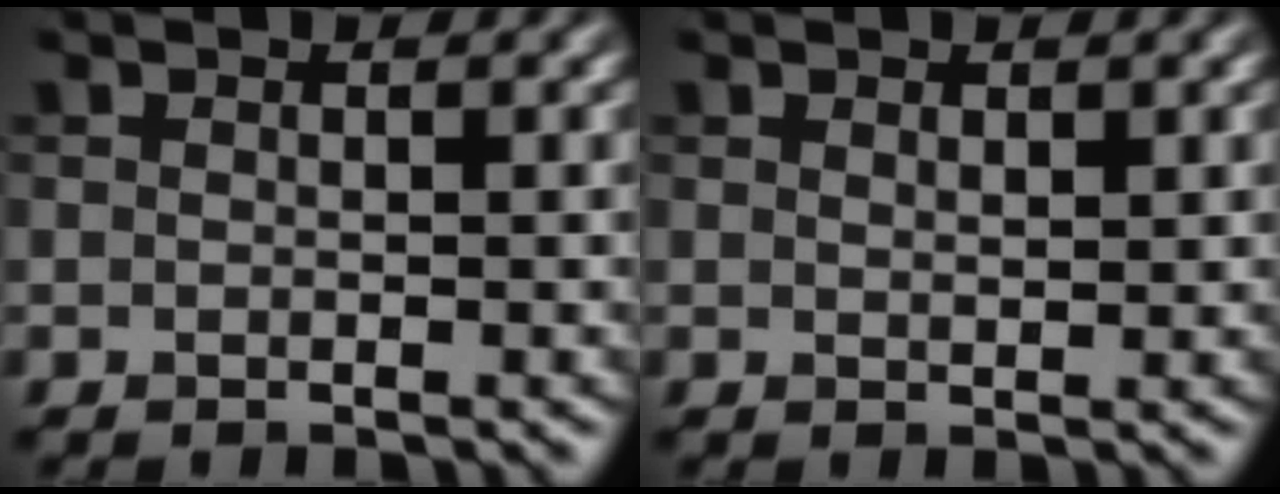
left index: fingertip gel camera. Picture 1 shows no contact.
{"total": 0.7, "force": [0.6, 0.1, 0.1], "torque": [-0.003, -0.003, 0.015]}